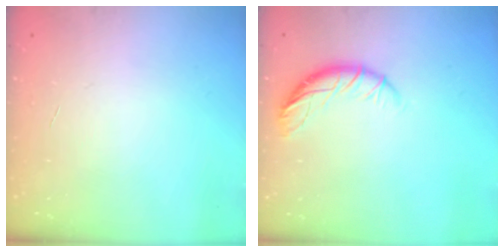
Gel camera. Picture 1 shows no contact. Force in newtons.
{"total": 9.5, "press": 9.5, "slide": 0.2}